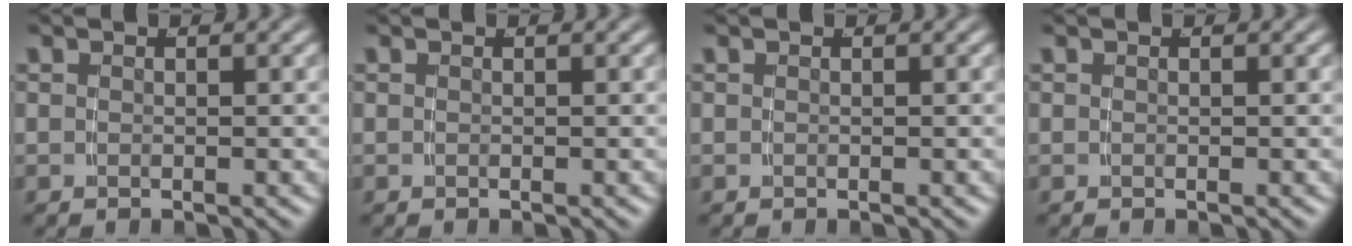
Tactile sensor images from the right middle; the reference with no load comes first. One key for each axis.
{"total": 0.0}
{"total": 0.0}
{"total": 0.0}